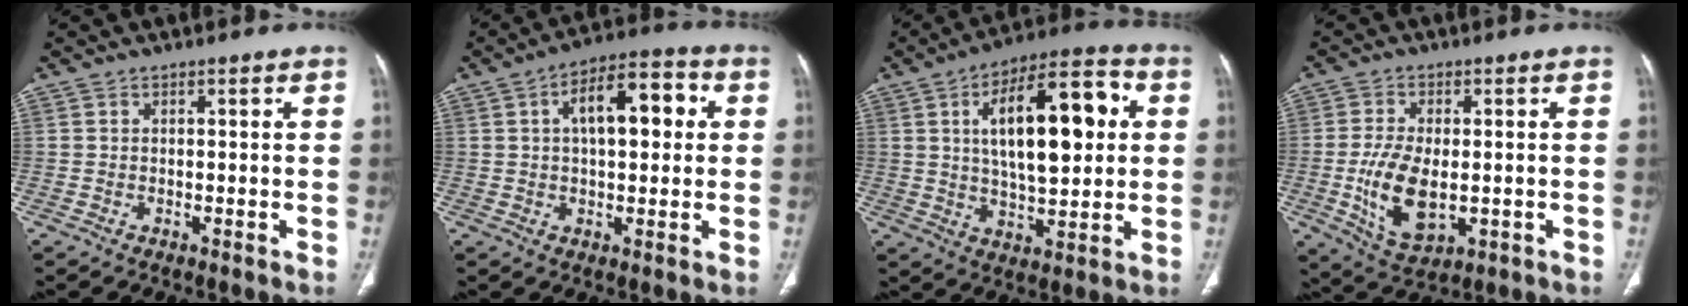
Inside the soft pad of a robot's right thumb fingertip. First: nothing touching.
{"total": 12.3, "force": [2.7, 5.9, 10.4], "torque": [-0.142, 0.024, 0.035]}
{"total": 19.6, "force": [4.1, 8.4, 17.3], "torque": [-0.248, 0.013, 0.061]}
{"total": 10.9, "force": [-1.6, 5.8, 9.1], "torque": [-0.171, -0.010, -0.016]}